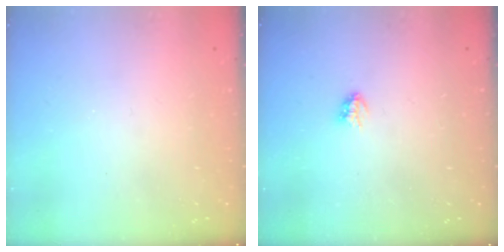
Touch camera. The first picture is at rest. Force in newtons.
{"total": 2.9, "press": 2.9, "slide": 0.3}